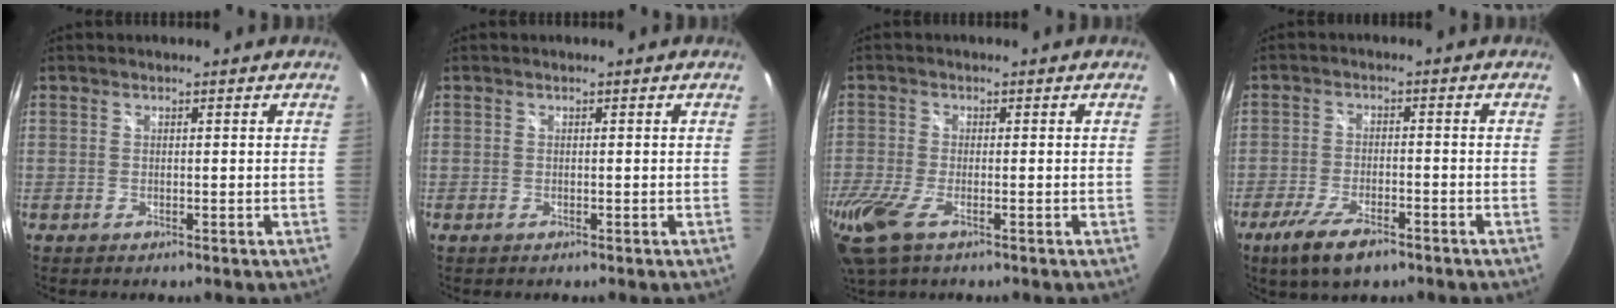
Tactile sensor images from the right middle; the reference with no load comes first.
{"total": 0.0}
{"total": 10.6, "force": [-5.7, 4.0, 8.0], "torque": [-0.190, -0.040, -0.112]}
{"total": 8.4, "force": [-5.6, 2.5, 5.7], "torque": [-0.139, -0.025, -0.103]}